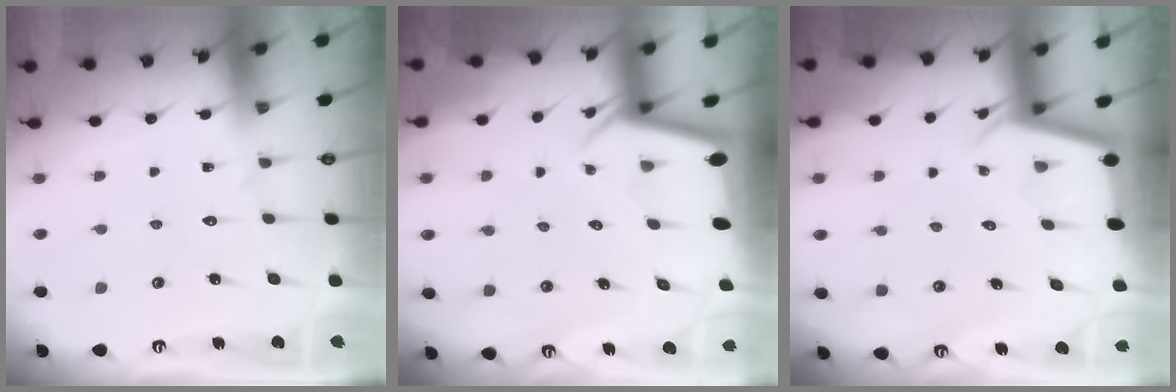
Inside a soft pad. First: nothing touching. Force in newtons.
{"total": 2.3, "press": 2.3, "slide": 0.2}
{"total": 2.3, "press": 2.3, "slide": 0.4}